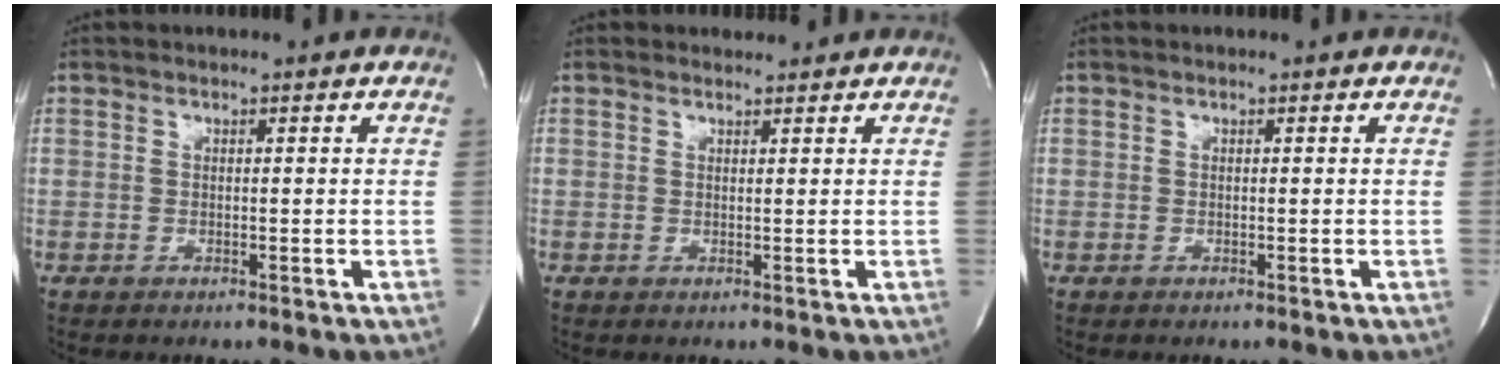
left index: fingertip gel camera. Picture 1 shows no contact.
{"total": 0.6, "force": [0.4, 0.4, -0.2], "torque": [0.001, 0.002, 0.005]}
{"total": 0.0}